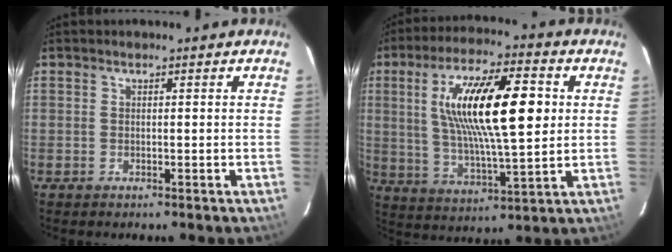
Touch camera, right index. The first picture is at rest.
{"total": 18.8, "force": [3.8, 5.0, 17.7], "torque": [-0.315, 0.014, 0.070]}